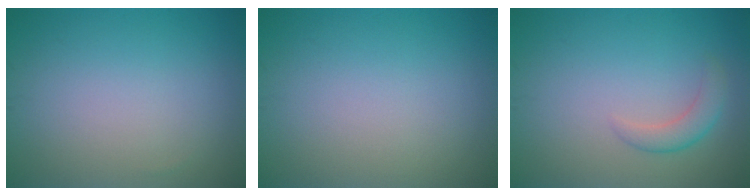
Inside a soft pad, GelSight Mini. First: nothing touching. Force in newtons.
{"total": 0.0}
{"total": 2.0, "press": 2.0, "slide": 0.2}